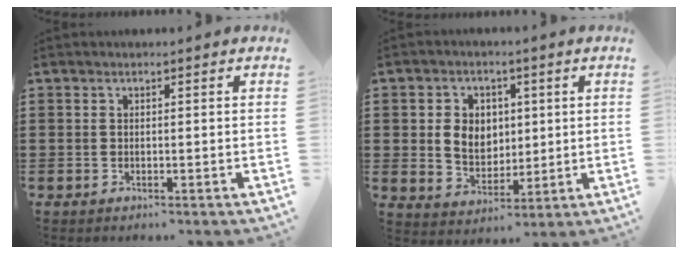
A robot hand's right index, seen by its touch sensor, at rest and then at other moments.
{"total": 5.8, "force": [0.8, 5.0, 2.9], "torque": [-0.066, 0.013, 0.012]}